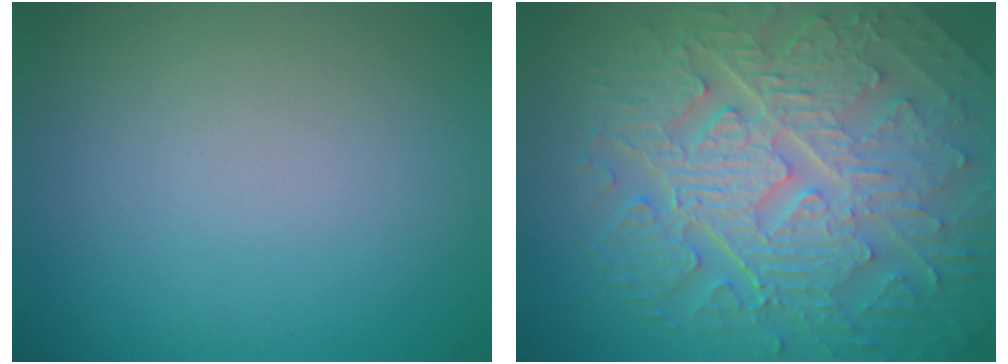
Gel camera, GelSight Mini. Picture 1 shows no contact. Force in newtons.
{"total": 10.3, "press": 6.9, "slide": 7.7}